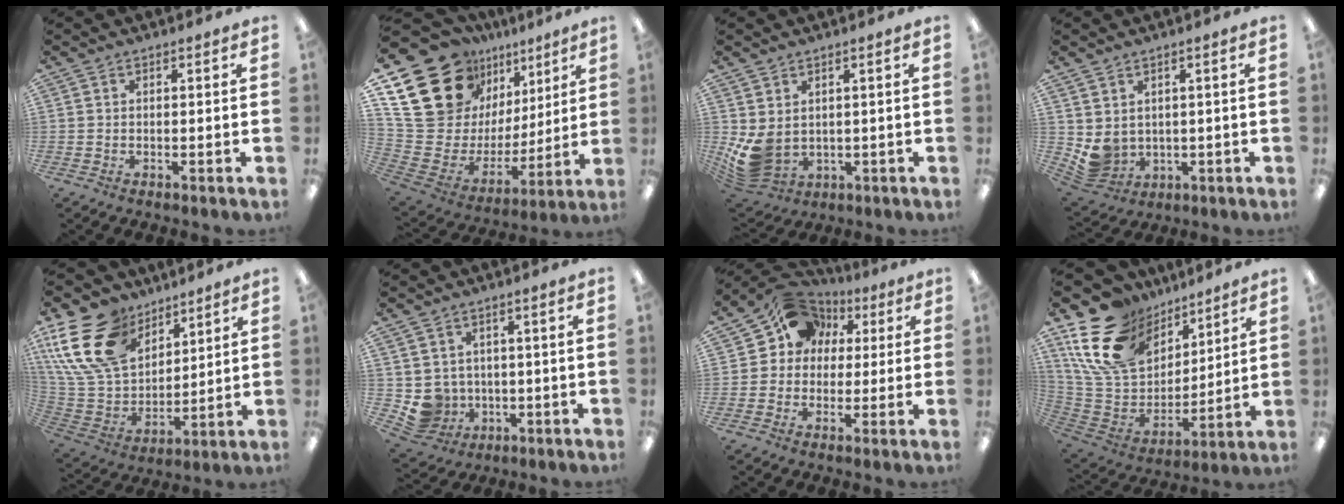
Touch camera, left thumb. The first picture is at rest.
{"total": 22.8, "force": [13.4, 15.1, 10.4], "torque": [-0.202, -0.096, 0.271]}
{"total": 6.8, "force": [1.3, 4.8, 4.6], "torque": [-0.118, -0.017, 0.029]}
{"total": 4.4, "force": [1.8, 3.6, 1.7], "torque": [-0.056, -0.015, 0.037]}
{"total": 21.0, "force": [12.0, 13.7, 10.3], "torque": [-0.252, -0.066, 0.223]}
{"total": 5.9, "force": [0.2, 5.8, 1.2], "torque": [-0.059, -0.004, 0.013]}
{"total": 11.4, "force": [4.7, 10.0, 2.9], "torque": [-0.054, -0.024, 0.090]}
{"total": 19.4, "force": [11.7, 12.7, 8.8], "torque": [-0.192, -0.057, 0.221]}